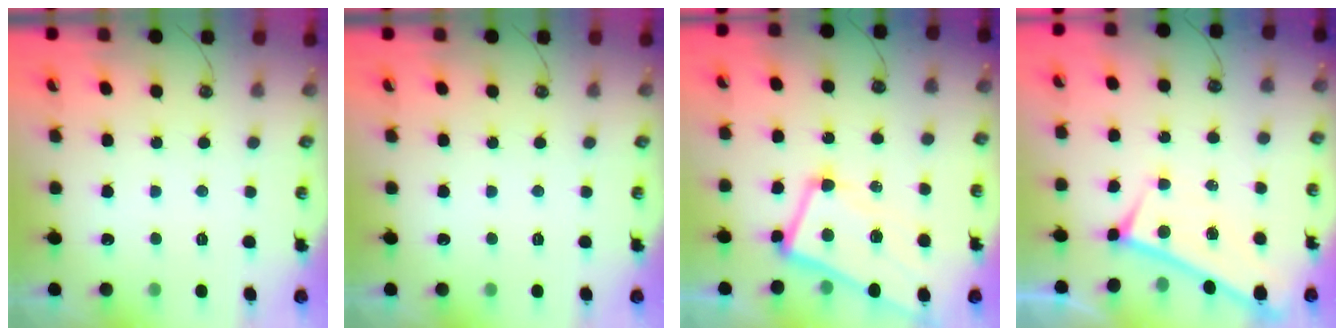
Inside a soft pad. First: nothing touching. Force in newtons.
{"total": 0.0}
{"total": 2.9, "press": 2.8, "slide": 0.9}
{"total": 0.0}